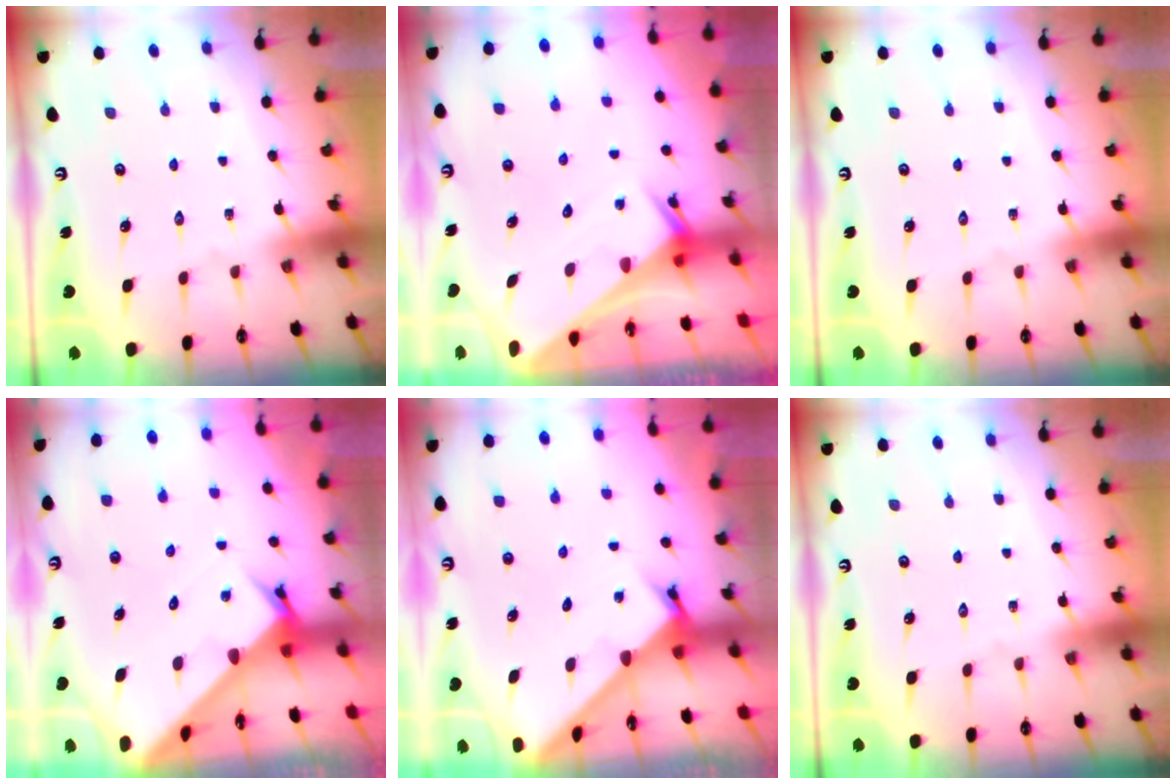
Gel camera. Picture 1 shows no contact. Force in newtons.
{"total": 2.4, "press": 2.4, "slide": 0.1}
{"total": 0.0}
{"total": 3.6, "press": 3.6, "slide": 0.3}
{"total": 1.8, "press": 1.8, "slide": 0.2}
{"total": 0.0}